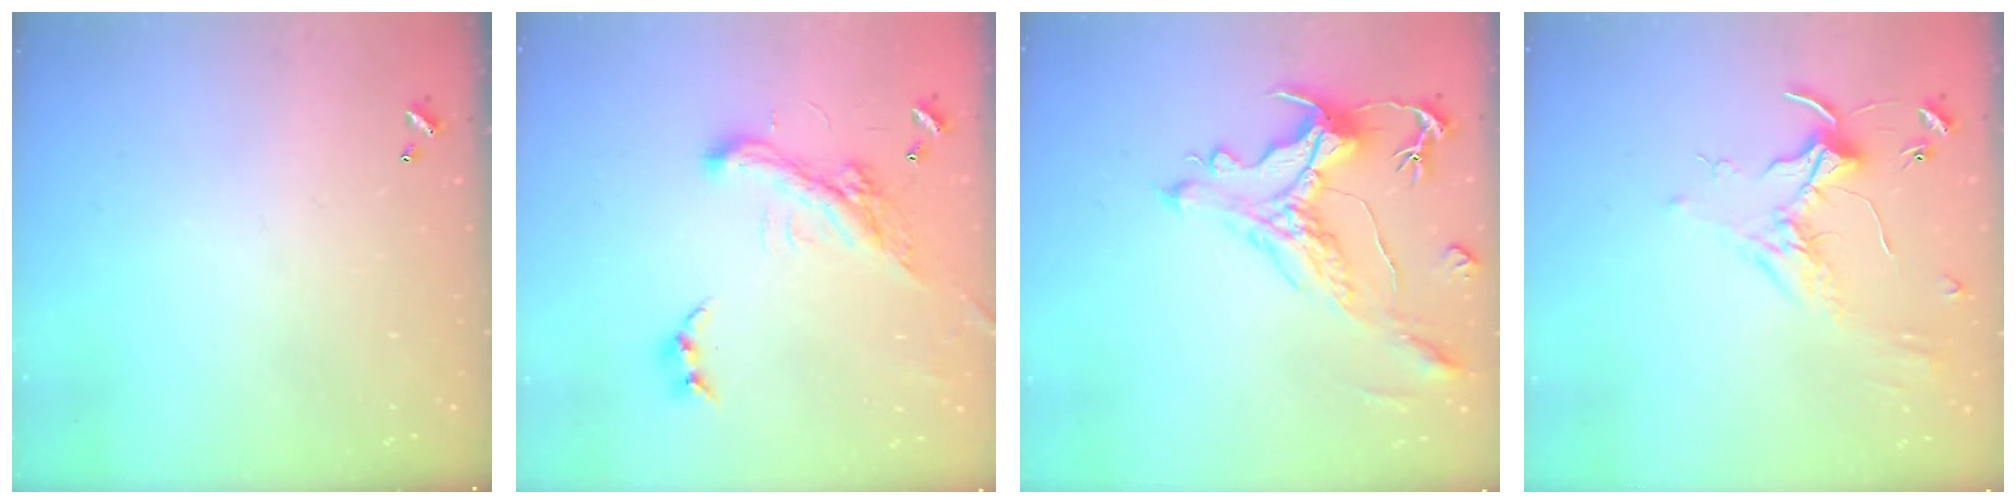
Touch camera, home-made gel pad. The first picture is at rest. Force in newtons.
{"total": 5.1, "press": 4.8, "slide": 1.6}
{"total": 2.2, "press": 1.7, "slide": 1.4}
{"total": 1.7, "press": 1.6, "slide": 0.4}